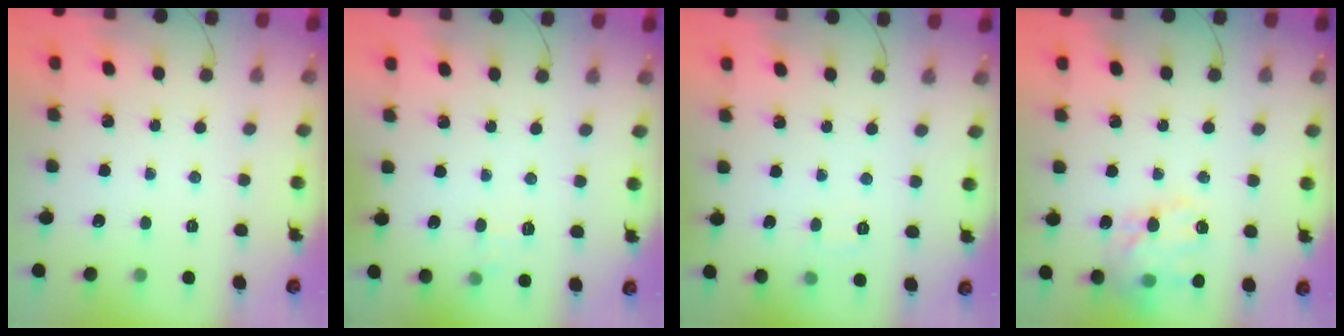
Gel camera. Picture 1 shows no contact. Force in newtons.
{"total": 6.8, "press": 6.6, "slide": 1.6}
{"total": 5.1, "press": 5.0, "slide": 1.2}
{"total": 16.5, "press": 16.3, "slide": 2.5}